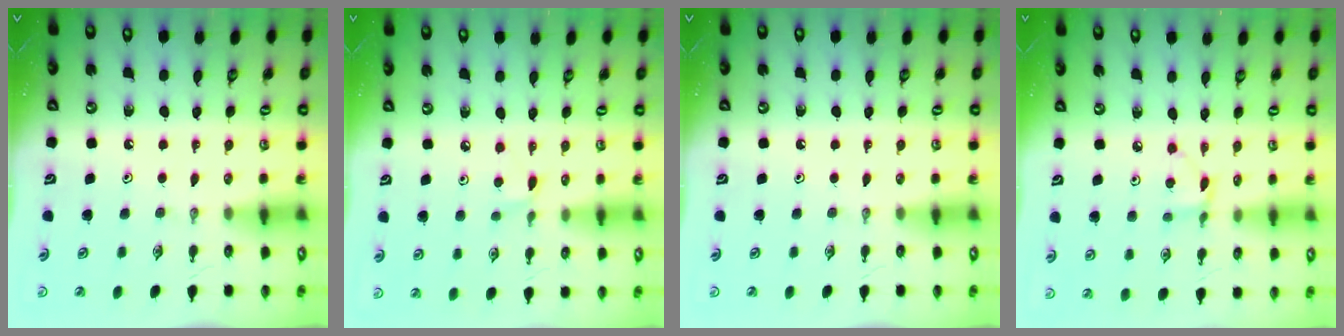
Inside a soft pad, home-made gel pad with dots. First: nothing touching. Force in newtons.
{"total": 3.8, "press": 3.7, "slide": 0.6}
{"total": 0.0}
{"total": 2.6, "press": 2.6, "slide": 0.3}